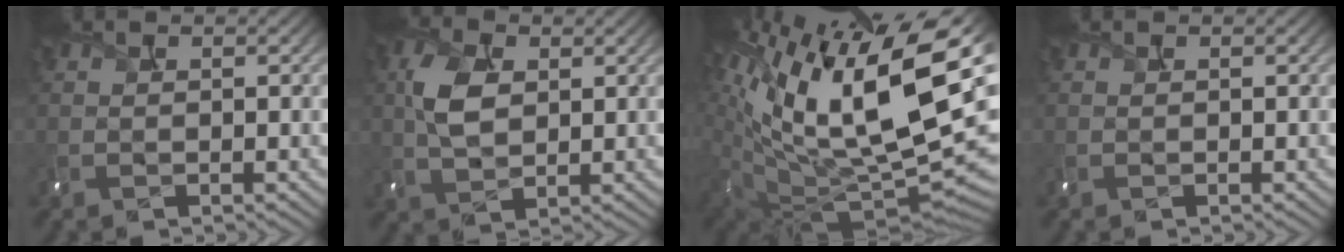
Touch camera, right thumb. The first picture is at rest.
{"total": 4.9, "force": [1.3, 3.1, 3.5], "torque": [-0.088, 0.003, 0.023]}
{"total": 19.6, "force": [7.6, 8.4, 16.0], "torque": [-0.266, 0.007, 0.152]}
{"total": 0.0}